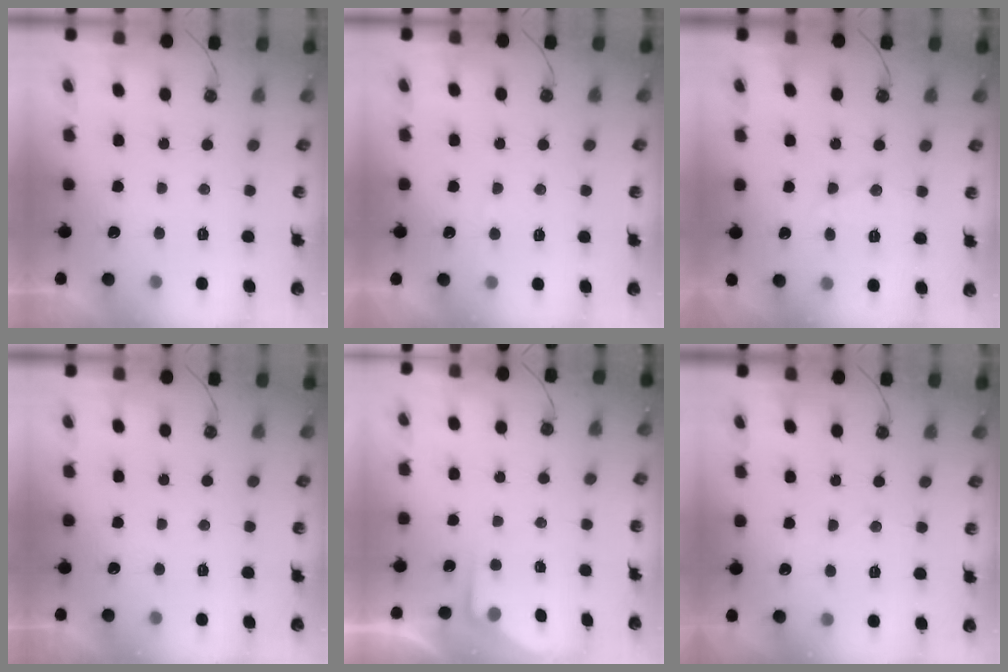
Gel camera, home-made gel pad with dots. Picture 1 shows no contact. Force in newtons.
{"total": 3.8, "press": 3.8, "slide": 0.5}
{"total": 10.0, "press": 10.0, "slide": 0.2}
{"total": 0.0}
{"total": 3.2, "press": 3.2, "slide": 0.5}
{"total": 5.4, "press": 5.3, "slide": 0.8}